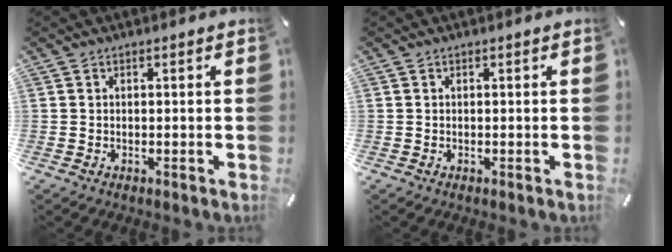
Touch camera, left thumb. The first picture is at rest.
{"total": 0.0}